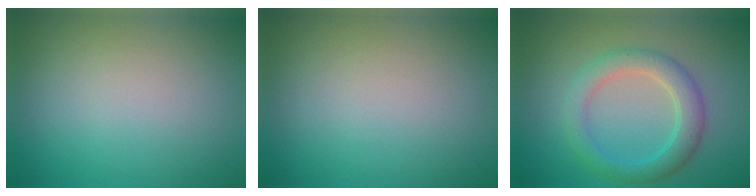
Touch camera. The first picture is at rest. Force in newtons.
{"total": 0.0}
{"total": 3.7, "press": 3.7, "slide": 0.1}